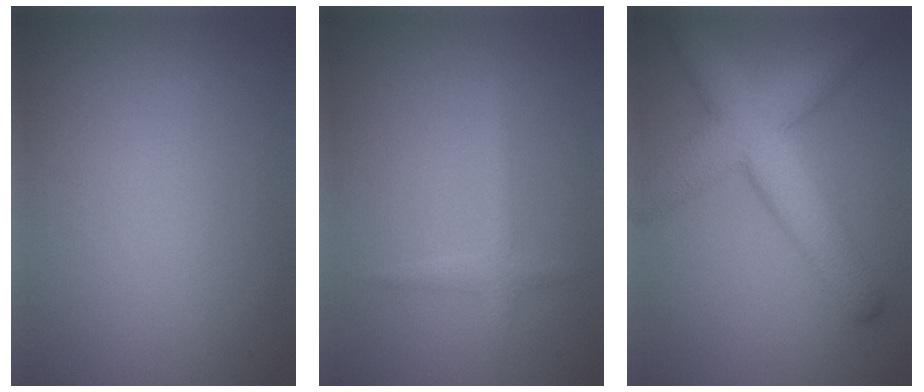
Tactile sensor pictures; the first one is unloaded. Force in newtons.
{"total": 1.5, "press": 1.4, "slide": 0.2}
{"total": 7.2, "press": 7.2, "slide": 0.3}